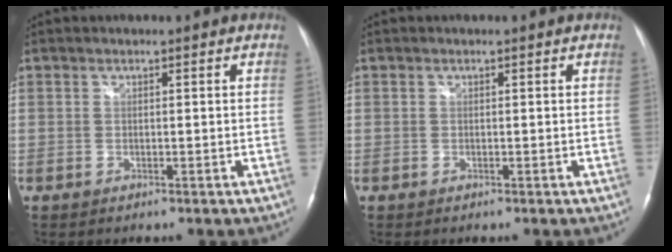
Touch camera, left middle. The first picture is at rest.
{"total": 0.0}